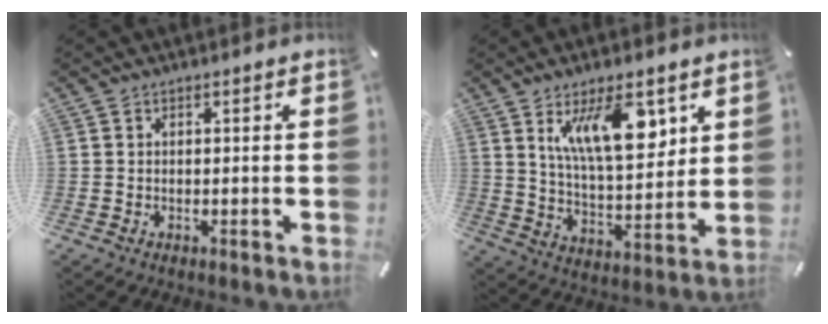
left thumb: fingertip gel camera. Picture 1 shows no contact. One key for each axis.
{"total": 16.1, "fx": 8.2, "fy": 7.0, "fz": 12.0, "tx": -0.199, "ty": -0.029, "tz": 0.135}